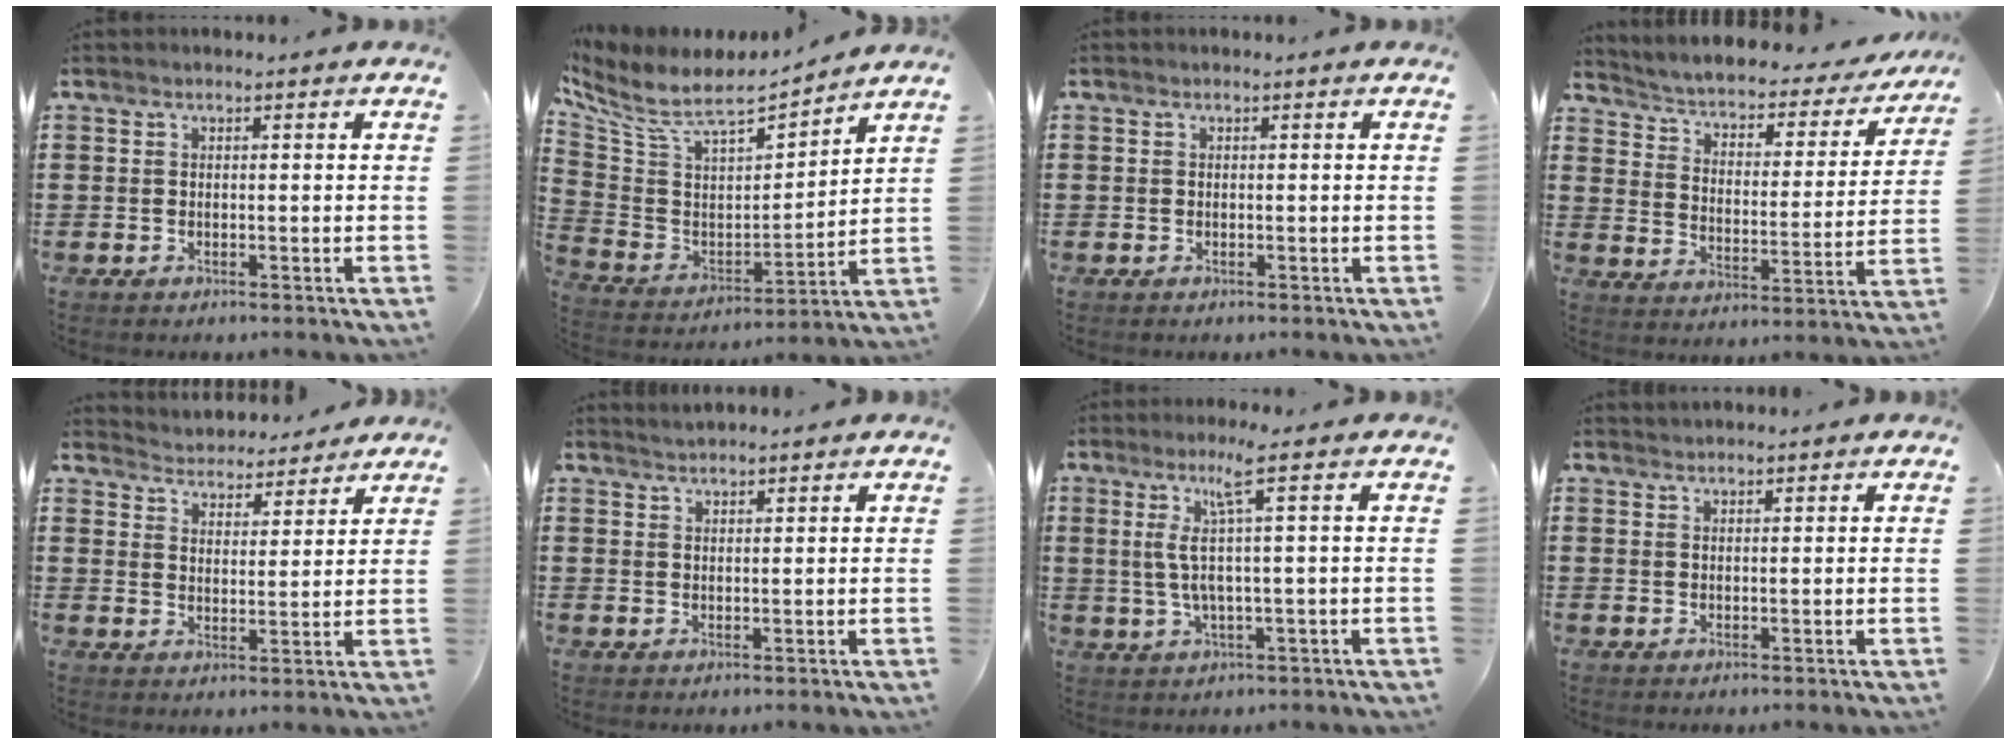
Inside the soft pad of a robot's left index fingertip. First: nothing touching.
{"total": 7.6, "force": [6.1, 2.8, 3.6], "torque": [-0.102, -0.045, 0.101]}
{"total": 0.0}
{"total": 2.1, "force": [1.8, 0.6, 1.0], "torque": [-0.035, -0.026, 0.017]}
{"total": 3.8, "force": [3.8, 0.3, -0.4], "torque": [-0.012, -0.025, 0.064]}
{"total": 1.5, "force": [1.5, 0.0, 0.2], "torque": [-0.005, 0.002, 0.030]}
{"total": 6.8, "force": [2.0, -0.5, 6.4], "torque": [-0.144, -0.011, 0.024]}
{"total": 1.1, "force": [1.1, 0.1, 0.1], "torque": [-0.003, 0.000, 0.021]}